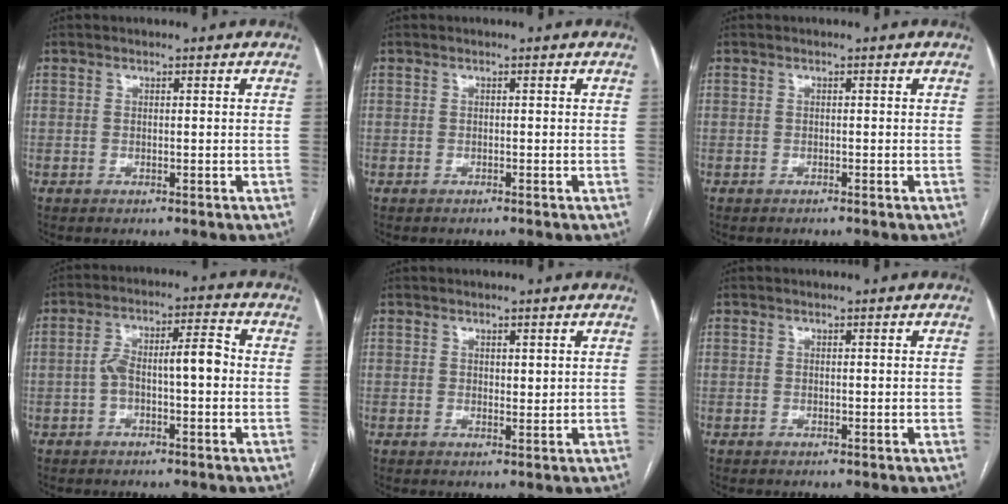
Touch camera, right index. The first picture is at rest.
{"total": 0.0}
{"total": 0.0}
{"total": 7.4, "force": [-0.9, 2.1, 7.1], "torque": [-0.130, 0.034, -0.014]}
{"total": 1.4, "force": [0.6, 0.7, 1.0], "torque": [-0.012, -0.005, 0.011]}
{"total": 0.6, "force": [0.0, 0.2, 0.5], "torque": [-0.010, 0.000, 0.002]}